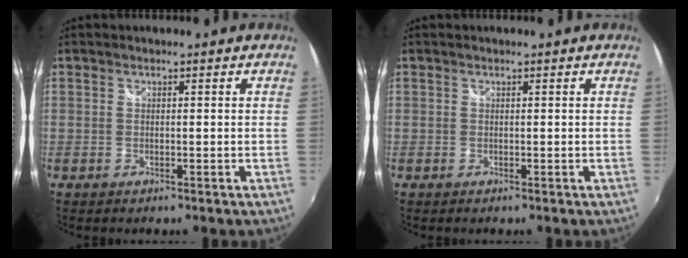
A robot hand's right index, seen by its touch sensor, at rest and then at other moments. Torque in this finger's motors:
{"motor_torque": [0.04, 0.04, 0.00, 0.01]}